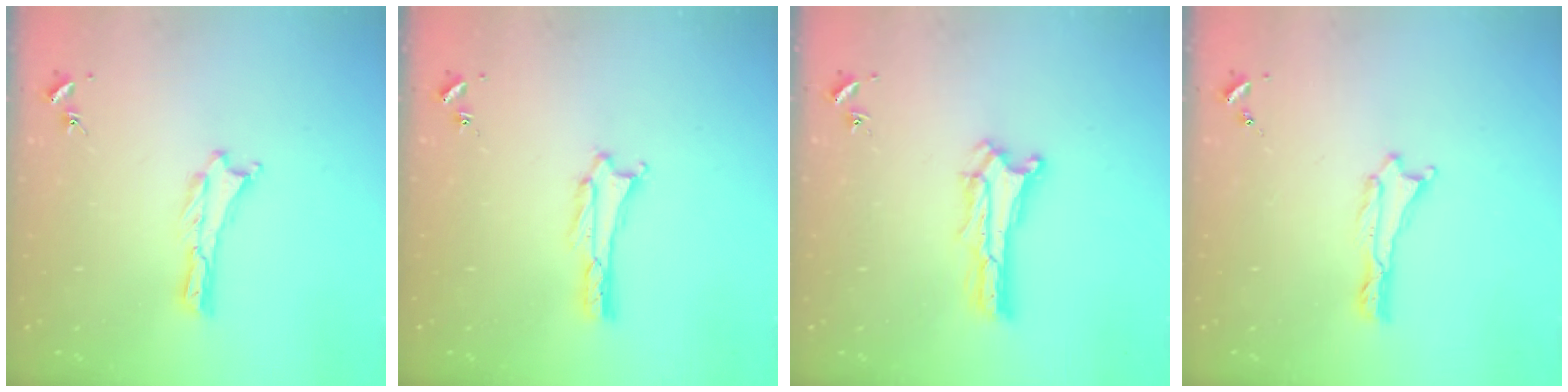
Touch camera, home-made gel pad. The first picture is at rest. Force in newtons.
{"total": 1.8, "press": 1.8, "slide": 0.2}
{"total": 0.9, "press": 0.9, "slide": 0.2}
{"total": 0.0}